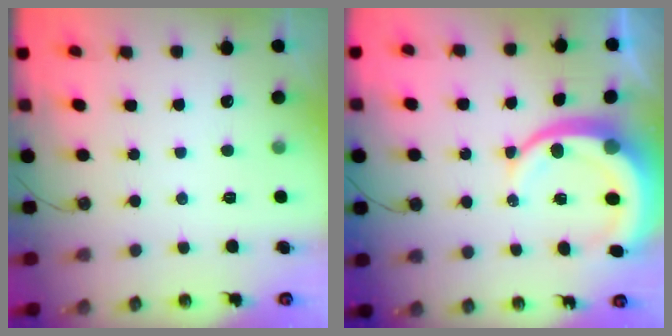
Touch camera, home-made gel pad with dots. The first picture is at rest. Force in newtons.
{"total": 11.0, "press": 10.9, "slide": 1.4}